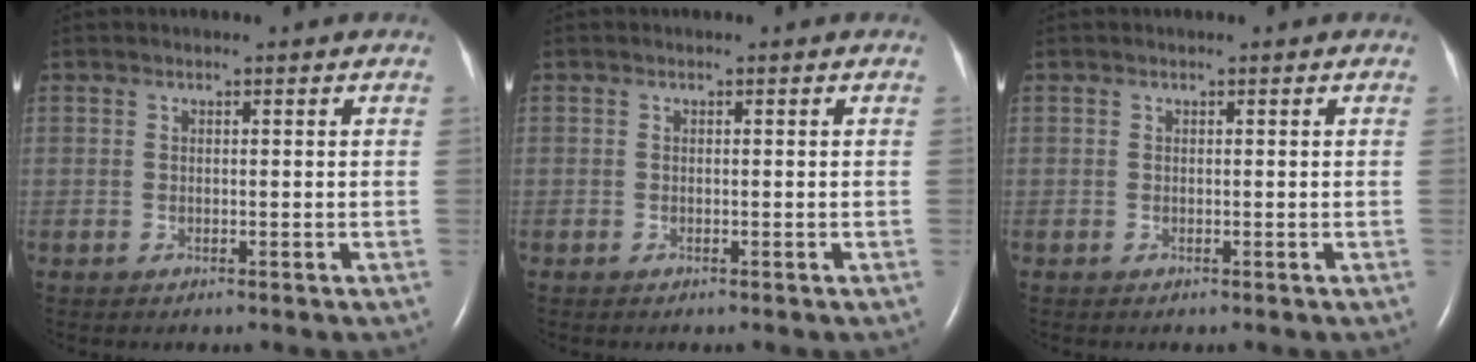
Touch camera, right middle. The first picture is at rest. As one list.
[{"total": 0.0}, {"total": 0.0}]